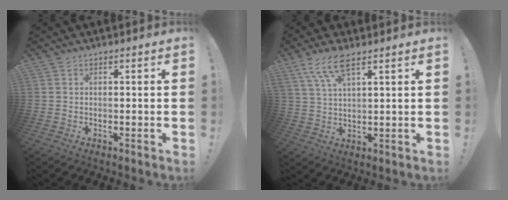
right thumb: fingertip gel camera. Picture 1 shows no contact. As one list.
[{"total": 8.4, "force": [5.4, 2.4, 6.0], "torque": [-0.115, -0.016, 0.102]}]